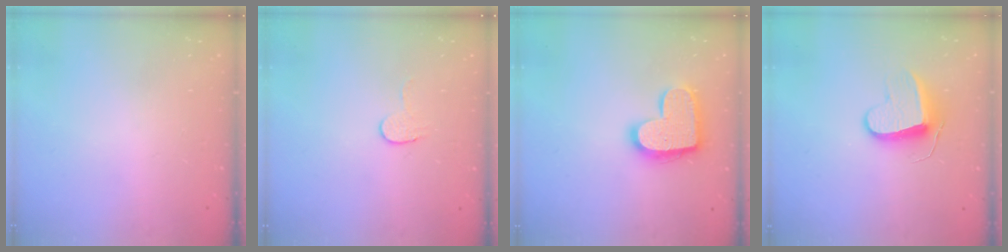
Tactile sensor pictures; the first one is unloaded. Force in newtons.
{"total": 6.2, "press": 6.2, "slide": 0.5}
{"total": 15.3, "press": 15.3, "slide": 1.1}
{"total": 9.9, "press": 9.8, "slide": 0.6}